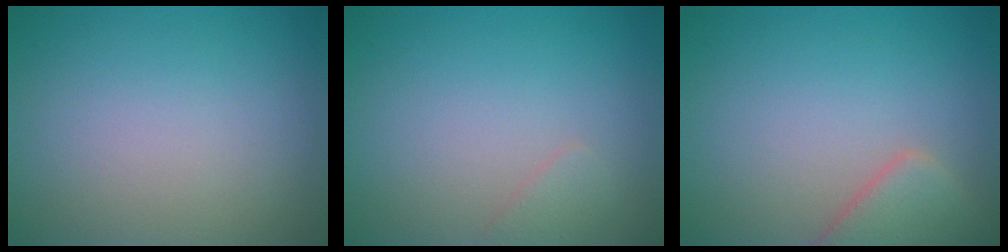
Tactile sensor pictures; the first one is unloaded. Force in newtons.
{"total": 0.9, "press": 0.9, "slide": 0.1}
{"total": 3.4, "press": 3.3, "slide": 0.4}